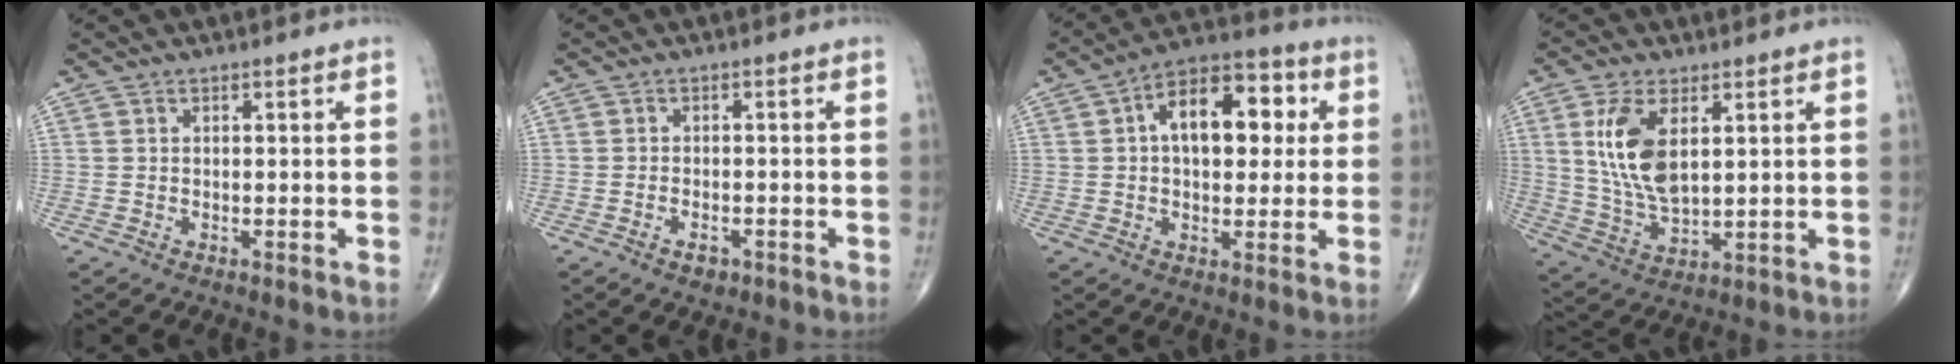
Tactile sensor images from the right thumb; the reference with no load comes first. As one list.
[{"total": 2.1, "force": [-1.3, 1.2, 1.2], "torque": [-0.015, 0.007, -0.016]}, {"total": 14.4, "force": [2.8, 8.3, 11.4], "torque": [-0.139, 0.023, 0.033]}, {"total": 11.7, "force": [3.4, 5.7, 9.6], "torque": [-0.191, -0.019, 0.074]}]